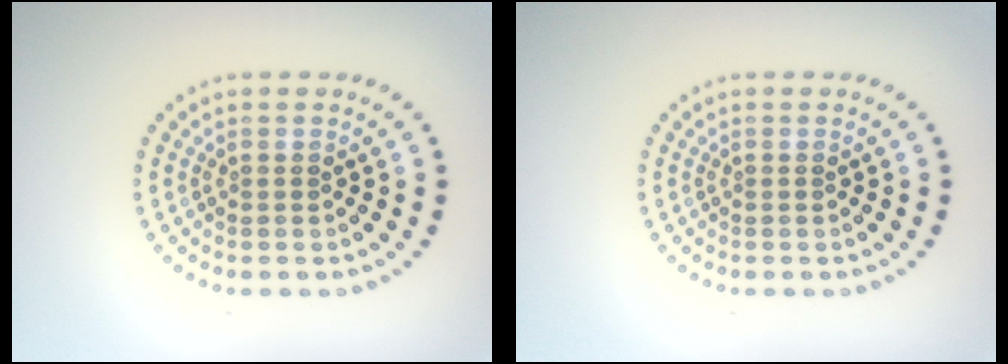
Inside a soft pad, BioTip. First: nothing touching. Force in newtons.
{"total": 0.0}